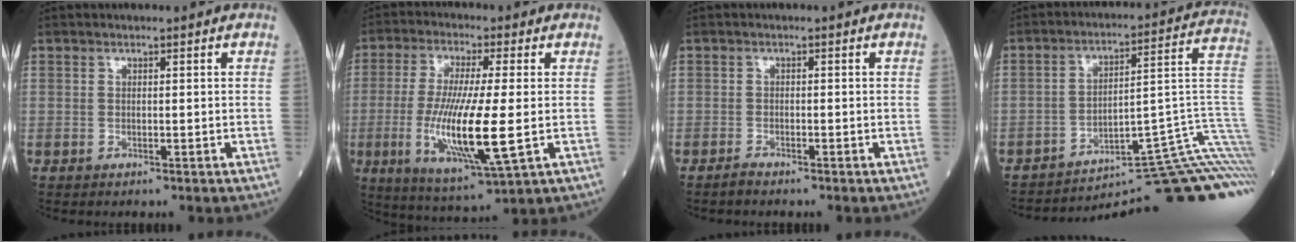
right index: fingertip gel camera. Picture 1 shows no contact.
{"total": 15.1, "force": [-2.5, 1.9, 14.8], "torque": [-0.300, -0.032, -0.040]}
{"total": 1.6, "force": [-1.4, 0.6, 0.6], "torque": [-0.023, -0.003, -0.025]}
{"total": 23.7, "force": [-17.2, 1.5, 16.2], "torque": [-0.109, 0.048, -0.229]}